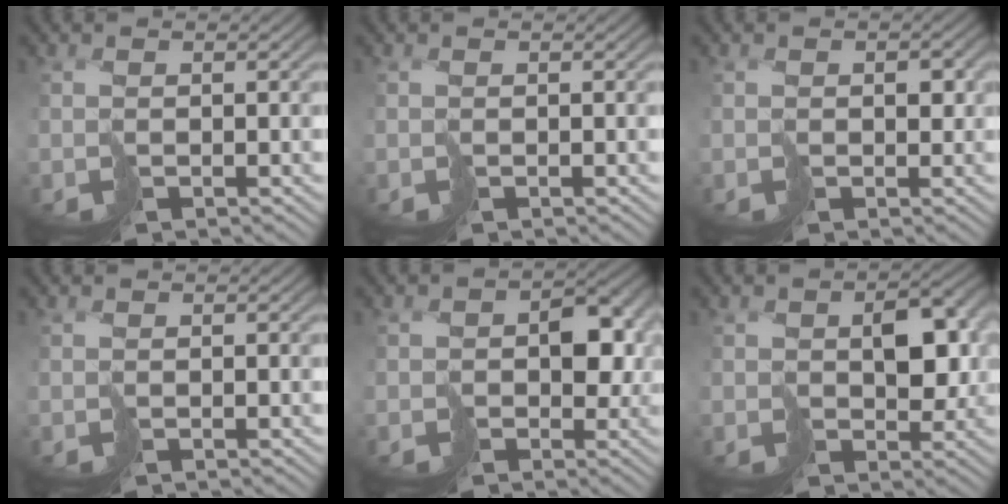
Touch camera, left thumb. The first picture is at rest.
{"total": 0.0}
{"total": 2.2, "force": [0.6, 1.7, 1.3], "torque": [-0.016, 0.001, 0.017]}
{"total": 0.0}
{"total": 5.3, "force": [-0.2, 4.1, 3.4], "torque": [-0.042, -0.001, 0.005]}
{"total": 5.6, "force": [0.8, 4.0, 3.9], "torque": [-0.052, -0.002, 0.029]}